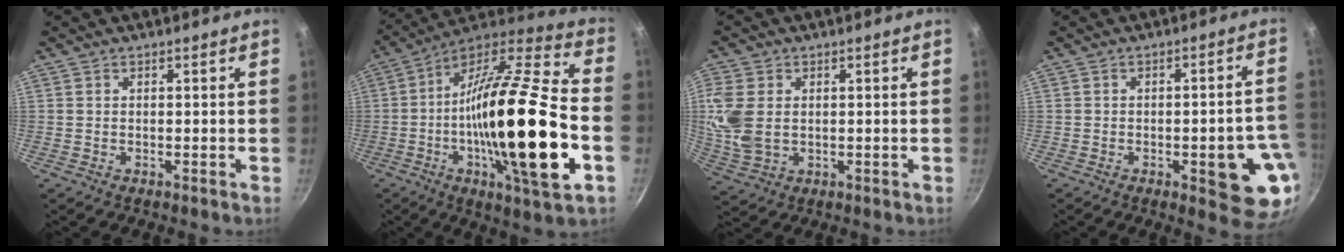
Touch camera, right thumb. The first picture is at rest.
{"total": 29.3, "force": [-6.0, 6.7, 27.9], "torque": [-0.467, 0.007, -0.109]}
{"total": 8.9, "force": [1.0, 6.3, 6.3], "torque": [-0.137, -0.004, 0.026]}
{"total": 12.5, "force": [-3.4, 4.3, 11.2], "torque": [-0.093, 0.018, -0.040]}